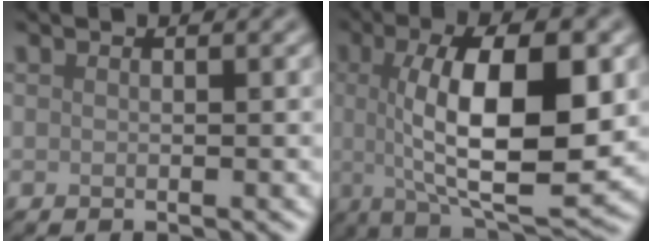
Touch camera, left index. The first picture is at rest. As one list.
[{"total": 11.4, "force": [0.7, 3.7, 10.8], "torque": [-0.159, 0.002, 0.013]}]